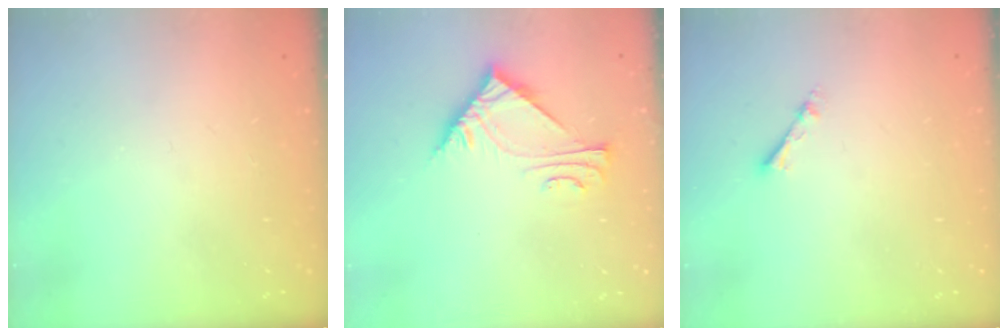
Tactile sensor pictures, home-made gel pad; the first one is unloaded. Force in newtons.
{"total": 7.0, "press": 7.0, "slide": 0.2}
{"total": 3.3, "press": 3.2, "slide": 0.4}